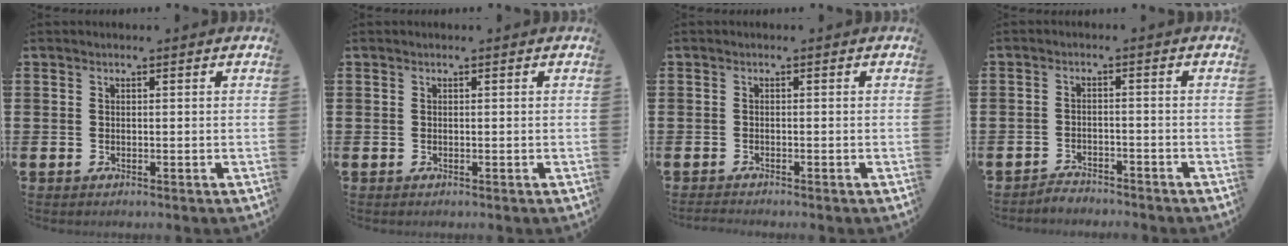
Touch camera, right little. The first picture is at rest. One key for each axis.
{"total": 0.0}
{"total": 0.7, "fx": -0.6, "fy": 0.0, "fz": 0.2, "tx": -0.004, "ty": -0.003, "tz": -0.013}
{"total": 2.1, "fx": -2.1, "fy": 0.2, "fz": -0.3, "tx": -0.002, "ty": 0.005, "tz": -0.048}